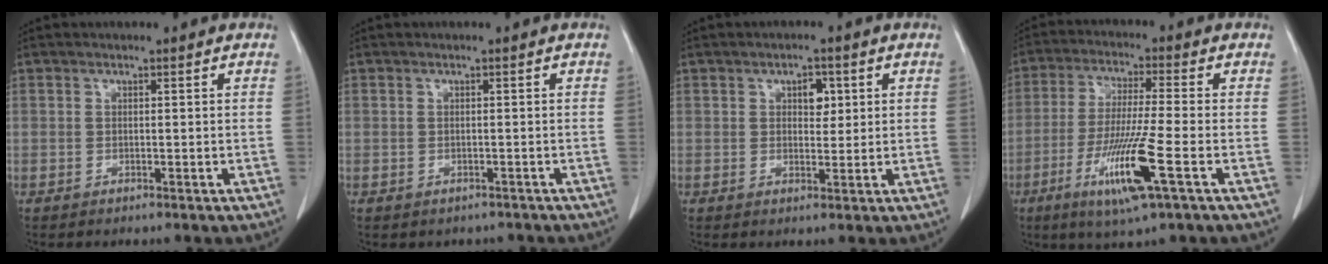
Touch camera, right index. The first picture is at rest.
{"total": 2.2, "force": [-1.6, 1.5, 0.0], "torque": [-0.002, 0.004, -0.022]}
{"total": 3.0, "force": [1.1, 1.8, 2.2], "torque": [-0.029, 0.003, 0.015]}
{"total": 11.6, "force": [-4.6, -0.4, 10.7], "torque": [-0.213, -0.026, -0.088]}